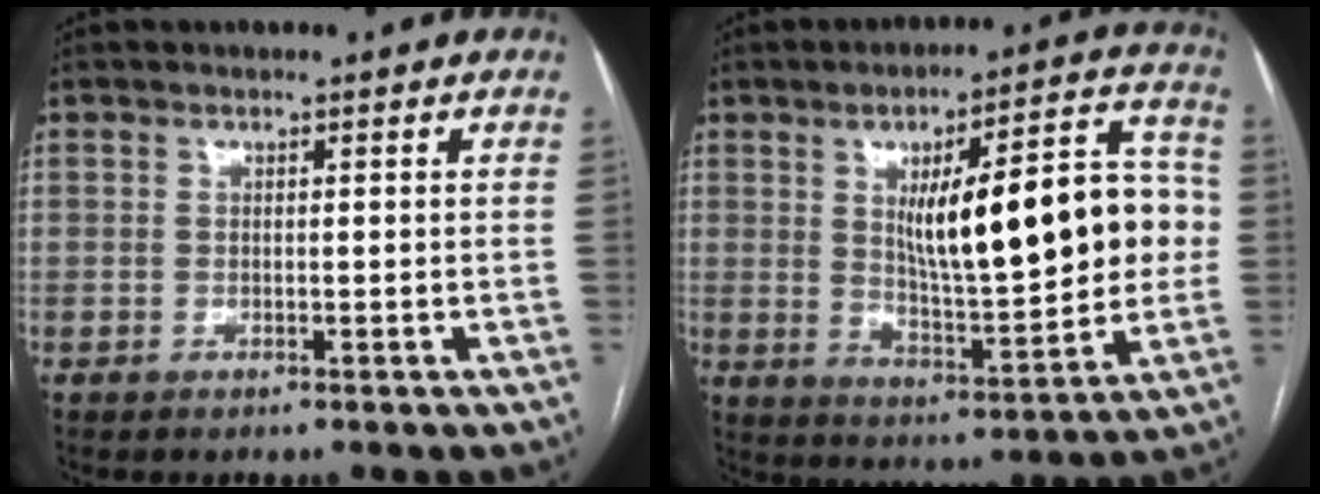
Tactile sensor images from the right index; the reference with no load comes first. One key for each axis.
{"total": 19.9, "fx": 2.3, "fy": 4.9, "fz": 19.1, "tx": -0.279, "ty": 0.024, "tz": 0.044}